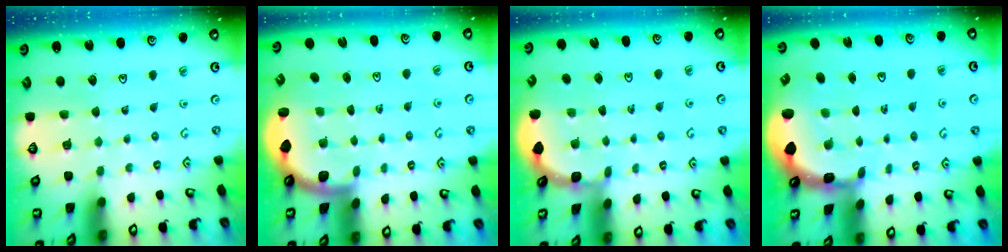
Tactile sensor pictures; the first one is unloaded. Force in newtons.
{"total": 1.8, "press": 1.8, "slide": 0.1}
{"total": 1.7, "press": 1.7, "slide": 0.2}
{"total": 2.2, "press": 2.0, "slide": 1.0}